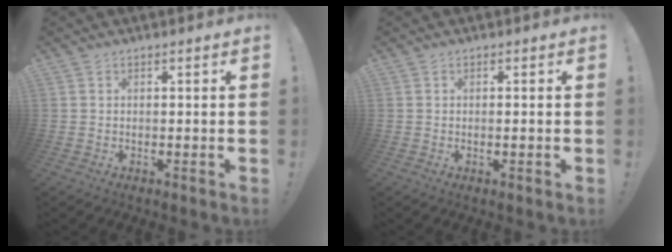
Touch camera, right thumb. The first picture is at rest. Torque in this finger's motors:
{"motor_torque": [-0.22, -0.09, -0.07, 0.15, -0.05]}